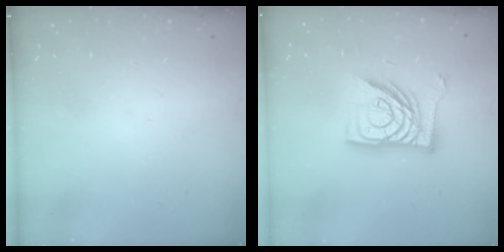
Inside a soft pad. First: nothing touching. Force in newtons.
{"total": 17.3, "press": 17.3, "slide": 1.7}